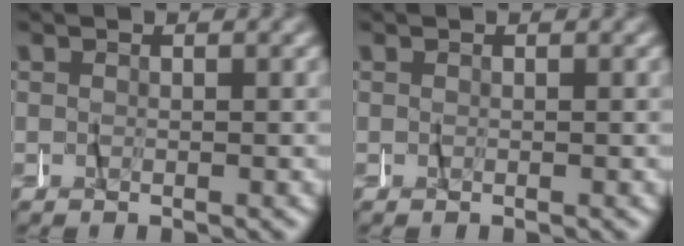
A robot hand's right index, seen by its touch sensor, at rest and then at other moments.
{"total": 0.0}